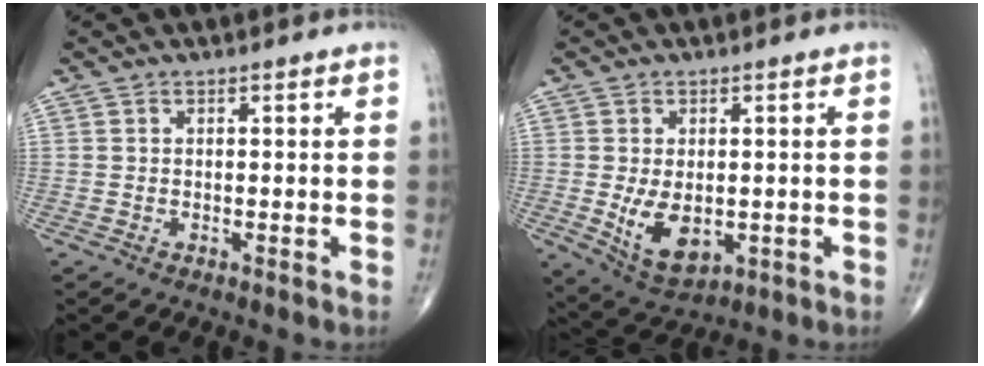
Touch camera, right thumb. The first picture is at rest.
{"total": 8.6, "force": [-1.1, 5.2, 6.8], "torque": [-0.107, -0.016, -0.002]}